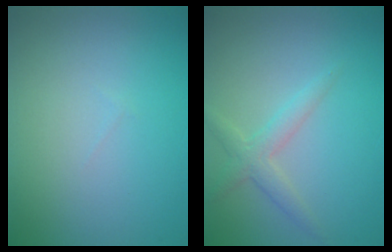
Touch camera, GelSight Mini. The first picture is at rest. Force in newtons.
{"total": 2.1, "press": 2.1, "slide": 0.1}